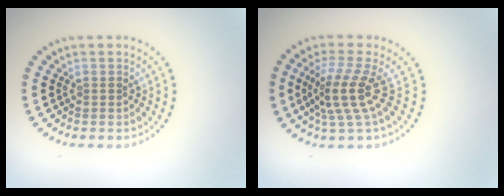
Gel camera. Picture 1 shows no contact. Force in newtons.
{"total": 3.8, "press": 2.7, "slide": 2.6}